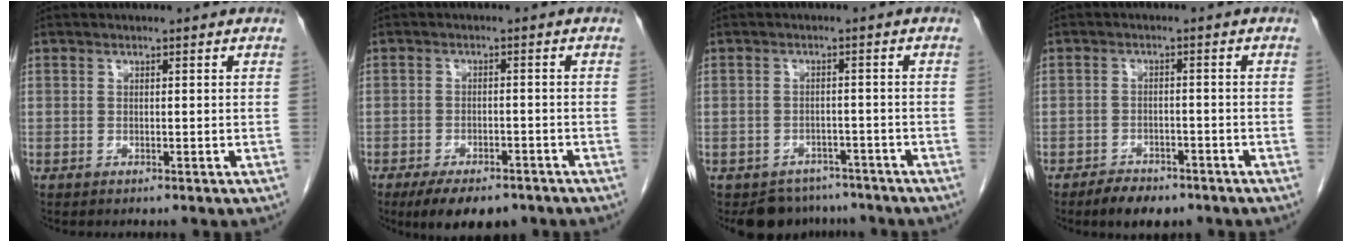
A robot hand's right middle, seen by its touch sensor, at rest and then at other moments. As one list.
[{"total": 8.7, "force": [-6.5, 3.5, 4.7], "torque": [-0.065, -0.003, -0.095]}, {"total": 6.1, "force": [-5.2, 3.1, -0.1], "torque": [0.016, 0.012, -0.069]}, {"total": 4.6, "force": [-3.6, 2.1, 1.9], "torque": [-0.031, 0.001, -0.052]}]